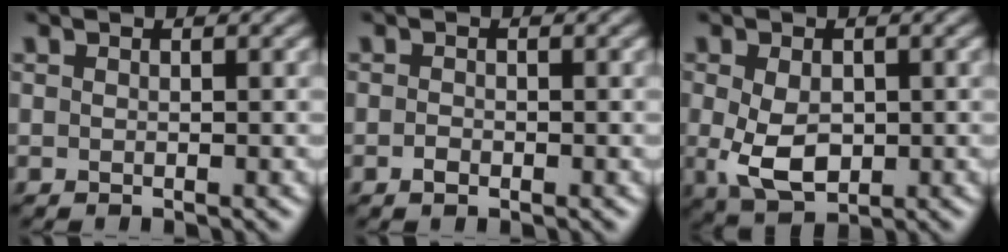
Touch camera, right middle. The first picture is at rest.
{"total": 0.8, "force": [-0.4, 0.5, 0.6], "torque": [-0.013, 0.000, -0.008]}
{"total": 4.7, "force": [-0.4, 3.0, 3.6], "torque": [-0.078, -0.009, -0.003]}